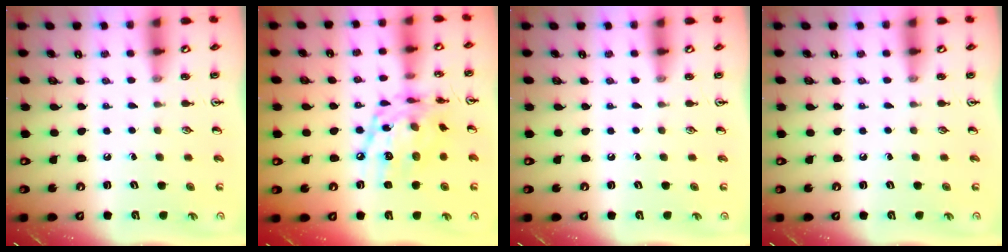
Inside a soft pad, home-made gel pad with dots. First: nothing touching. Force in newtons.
{"total": 15.8, "press": 15.8, "slide": 1.2}
{"total": 0.0}
{"total": 0.0}